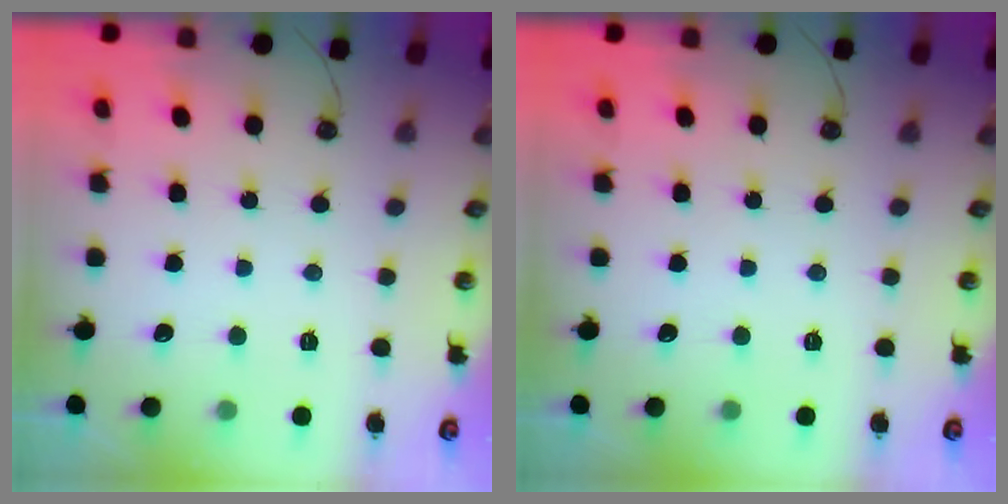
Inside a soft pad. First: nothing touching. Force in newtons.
{"total": 0.0}